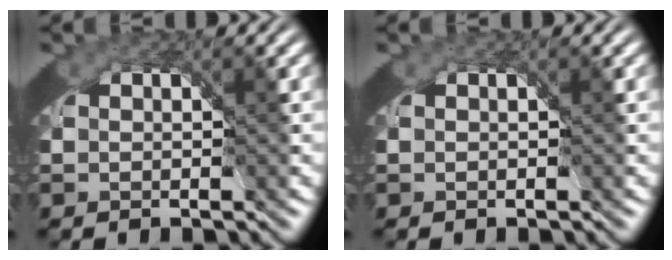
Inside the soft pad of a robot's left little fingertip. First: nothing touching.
{"total": 0.0}